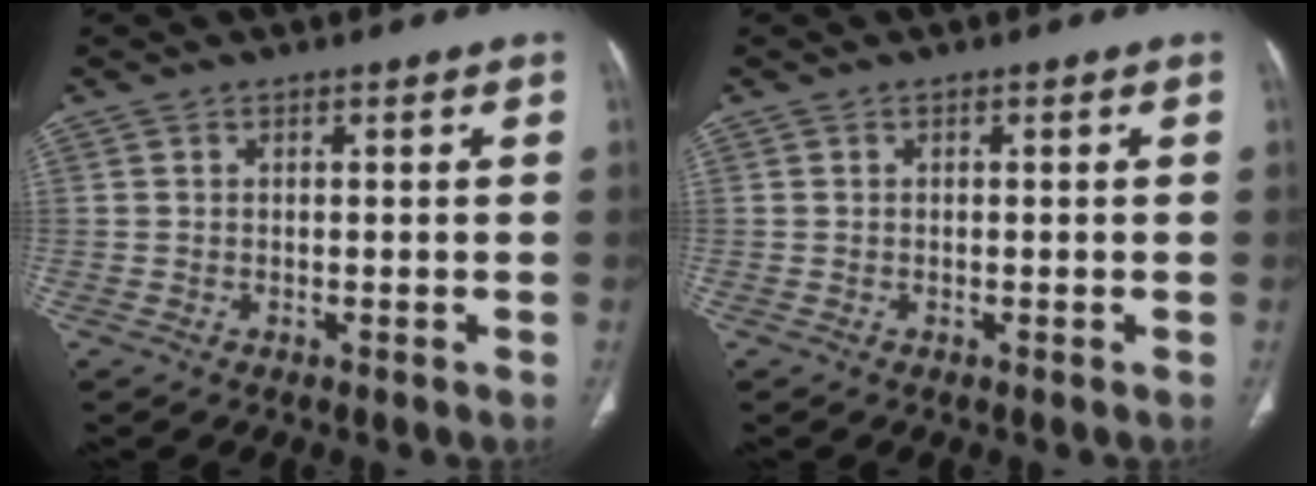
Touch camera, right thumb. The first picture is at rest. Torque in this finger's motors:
{"motor_torque": [0.04, 0.20, -0.41, 0.28, 0.08]}